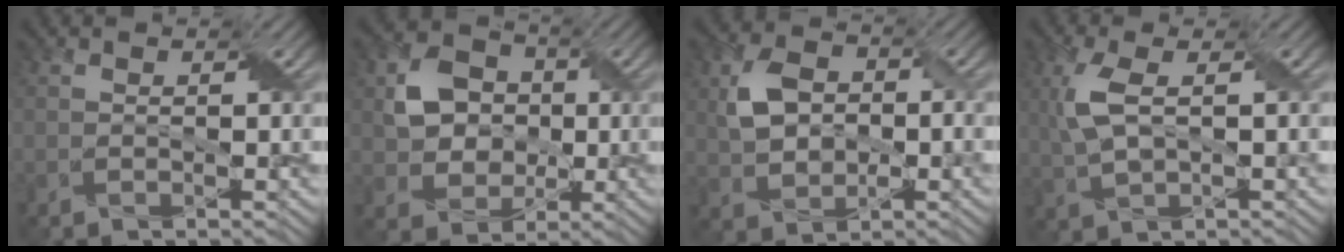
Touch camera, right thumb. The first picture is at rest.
{"total": 6.6, "force": [0.7, 6.0, 2.8], "torque": [-0.064, 0.005, 0.005]}
{"total": 6.2, "force": [0.5, 4.7, 4.1], "torque": [-0.091, 0.003, 0.010]}
{"total": 5.1, "force": [1.1, 2.1, 4.5], "torque": [-0.121, 0.005, 0.021]}